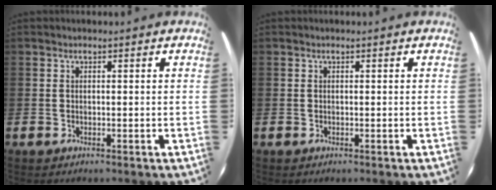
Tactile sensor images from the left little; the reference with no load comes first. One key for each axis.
{"total": 0.0}